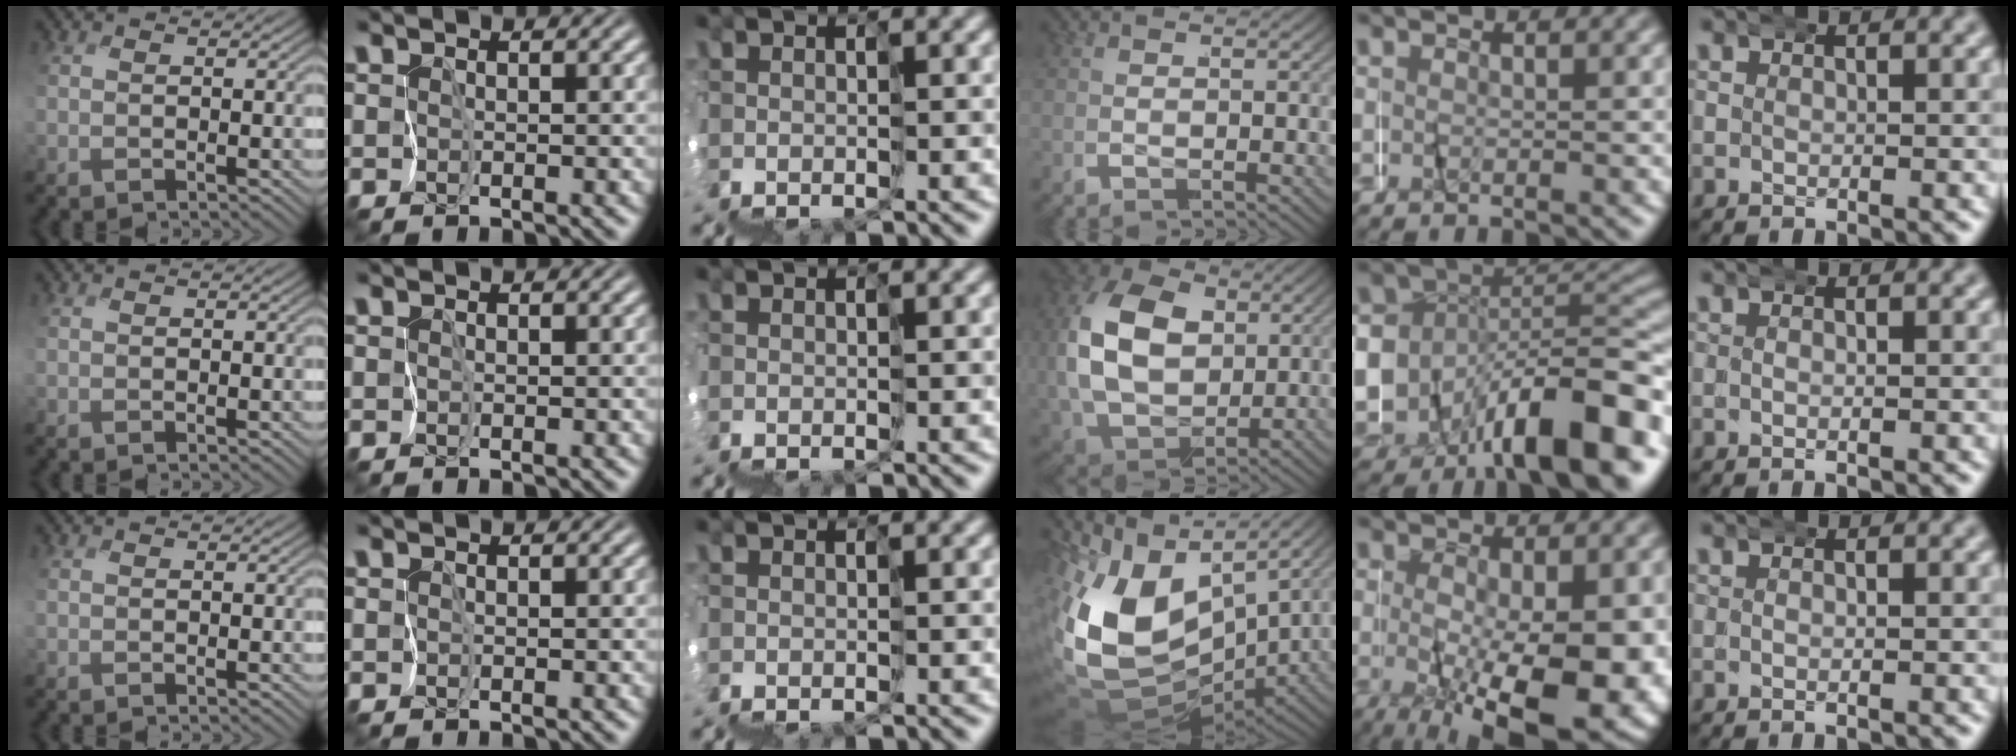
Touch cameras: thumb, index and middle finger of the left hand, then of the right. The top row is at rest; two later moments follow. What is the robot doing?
{"motion": "wrap", "object": "napkin"}